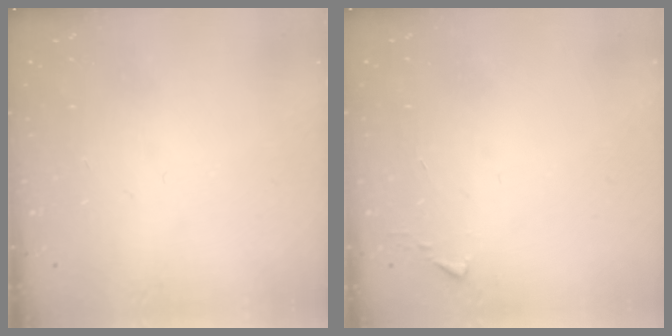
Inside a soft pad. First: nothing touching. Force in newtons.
{"total": 1.1, "press": 1.1, "slide": 0.1}